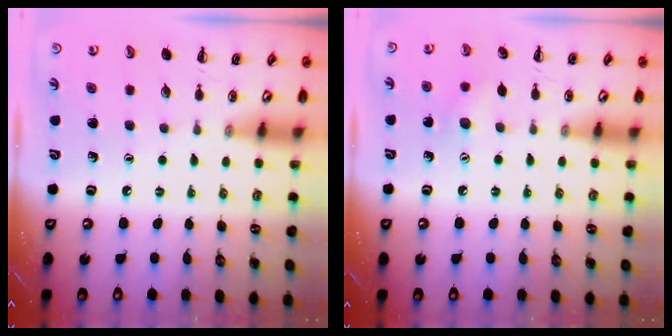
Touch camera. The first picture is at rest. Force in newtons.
{"total": 7.2, "press": 7.1, "slide": 1.6}